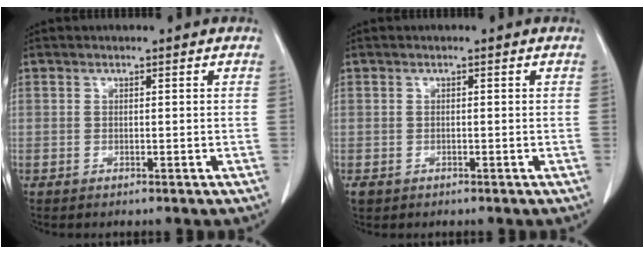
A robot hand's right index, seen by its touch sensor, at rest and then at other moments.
{"total": 2.1, "force": [-0.7, 1.7, 0.8], "torque": [-0.020, 0.001, -0.006]}